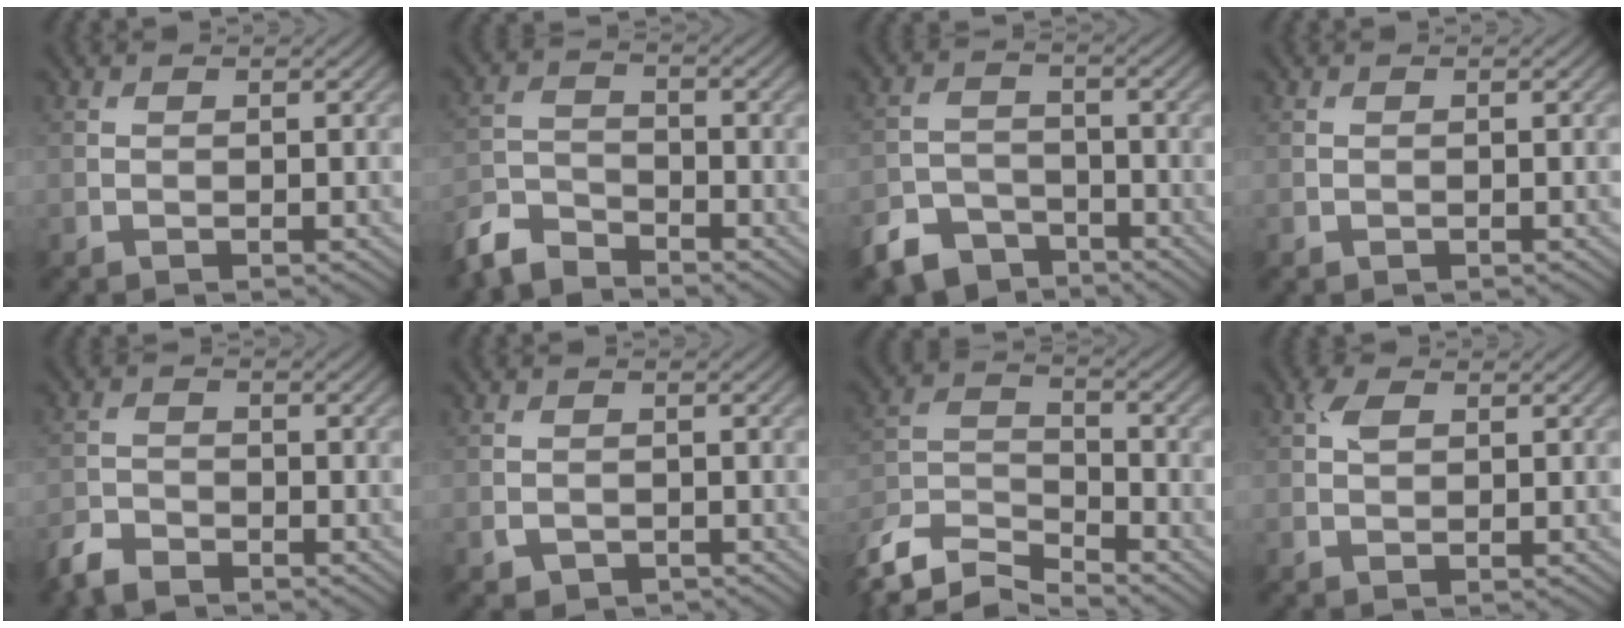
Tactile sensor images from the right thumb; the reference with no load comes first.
{"total": 5.2, "force": [-4.7, 1.7, 1.4], "torque": [-0.032, -0.009, -0.110]}
{"total": 6.2, "force": [-4.9, 3.3, 1.9], "torque": [-0.039, -0.010, -0.100]}
{"total": 0.0}
{"total": 3.4, "force": [-3.0, 1.2, 1.2], "torque": [-0.028, -0.007, -0.071]}
{"total": 1.2, "force": [-0.7, 0.9, 0.3], "torque": [-0.006, -0.007, -0.014]}
{"total": 8.8, "force": [-7.4, 2.7, 3.9], "torque": [-0.087, -0.014, -0.154]}
{"total": 2.2, "force": [0.8, 1.2, 1.6], "torque": [-0.036, 0.004, 0.014]}